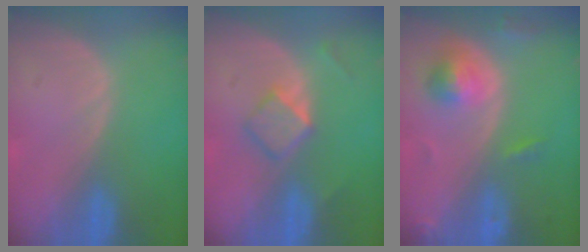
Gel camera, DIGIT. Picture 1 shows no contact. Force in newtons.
{"total": 4.1, "press": 3.9, "slide": 1.1}
{"total": 5.5, "press": 4.9, "slide": 2.3}